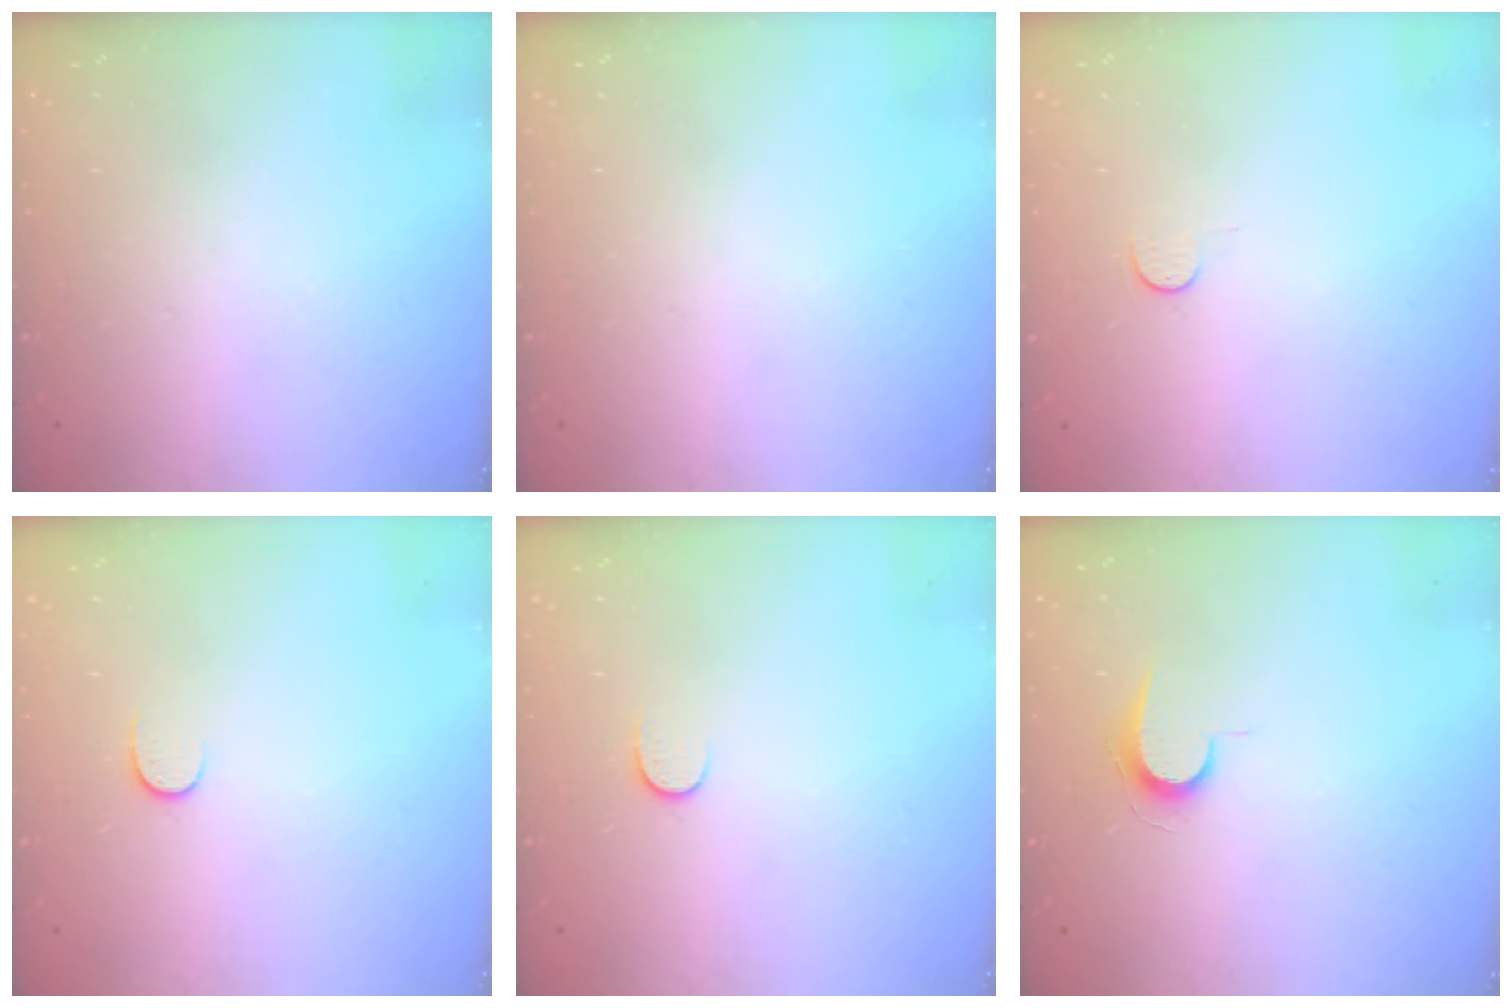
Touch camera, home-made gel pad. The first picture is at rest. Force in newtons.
{"total": 0.0}
{"total": 2.8, "press": 2.8, "slide": 0.4}
{"total": 4.4, "press": 4.3, "slide": 0.7}
{"total": 4.4, "press": 4.3, "slide": 0.7}
{"total": 5.9, "press": 5.9, "slide": 0.6}